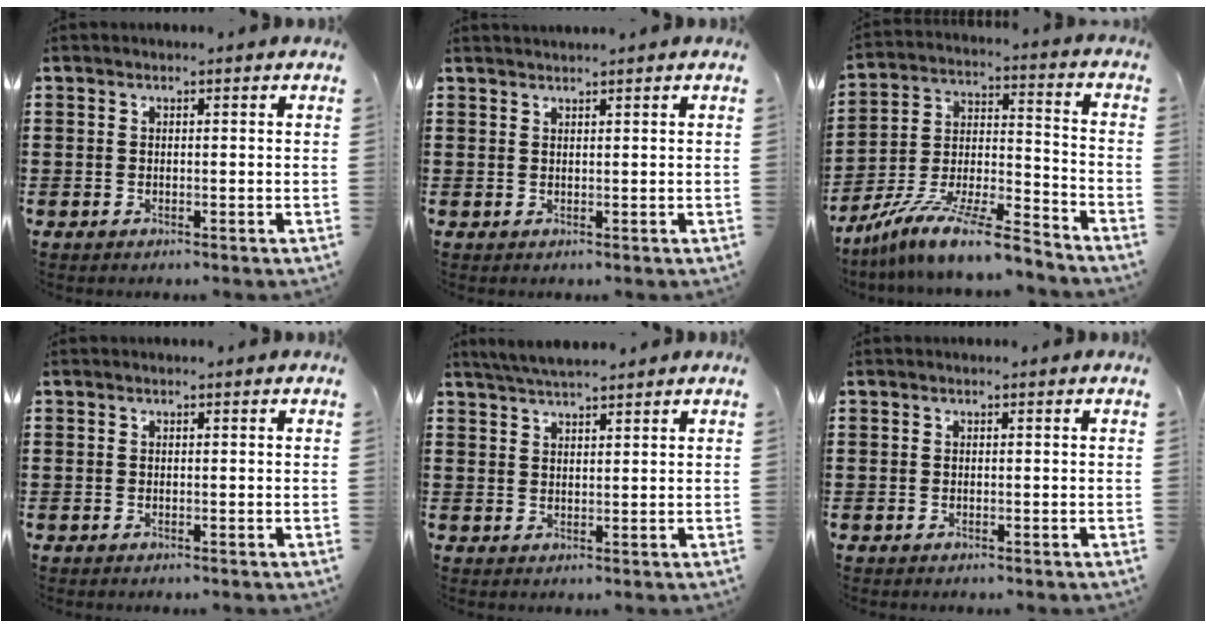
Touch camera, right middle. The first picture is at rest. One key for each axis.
{"total": 1.0, "fx": 1.0, "fy": -0.1, "fz": 0.0, "tx": -0.002, "ty": -0.004, "tz": 0.020}
{"total": 11.3, "fx": -10.0, "fy": 0.5, "fz": 5.1, "tx": -0.094, "ty": 0.011, "tz": -0.197}
{"total": 0.0}
{"total": 3.7, "fx": 3.5, "fy": 0.3, "fz": 1.1, "tx": -0.034, "ty": -0.004, "tz": 0.066}
{"total": 0.0}